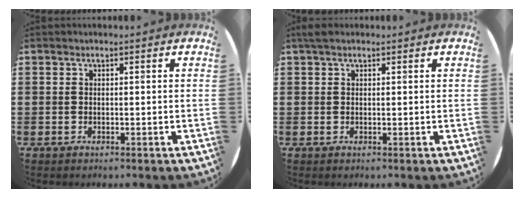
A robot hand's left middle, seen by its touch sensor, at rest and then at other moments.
{"total": 1.2, "force": [0.9, 0.6, 0.6], "torque": [-0.005, 0.003, 0.013]}